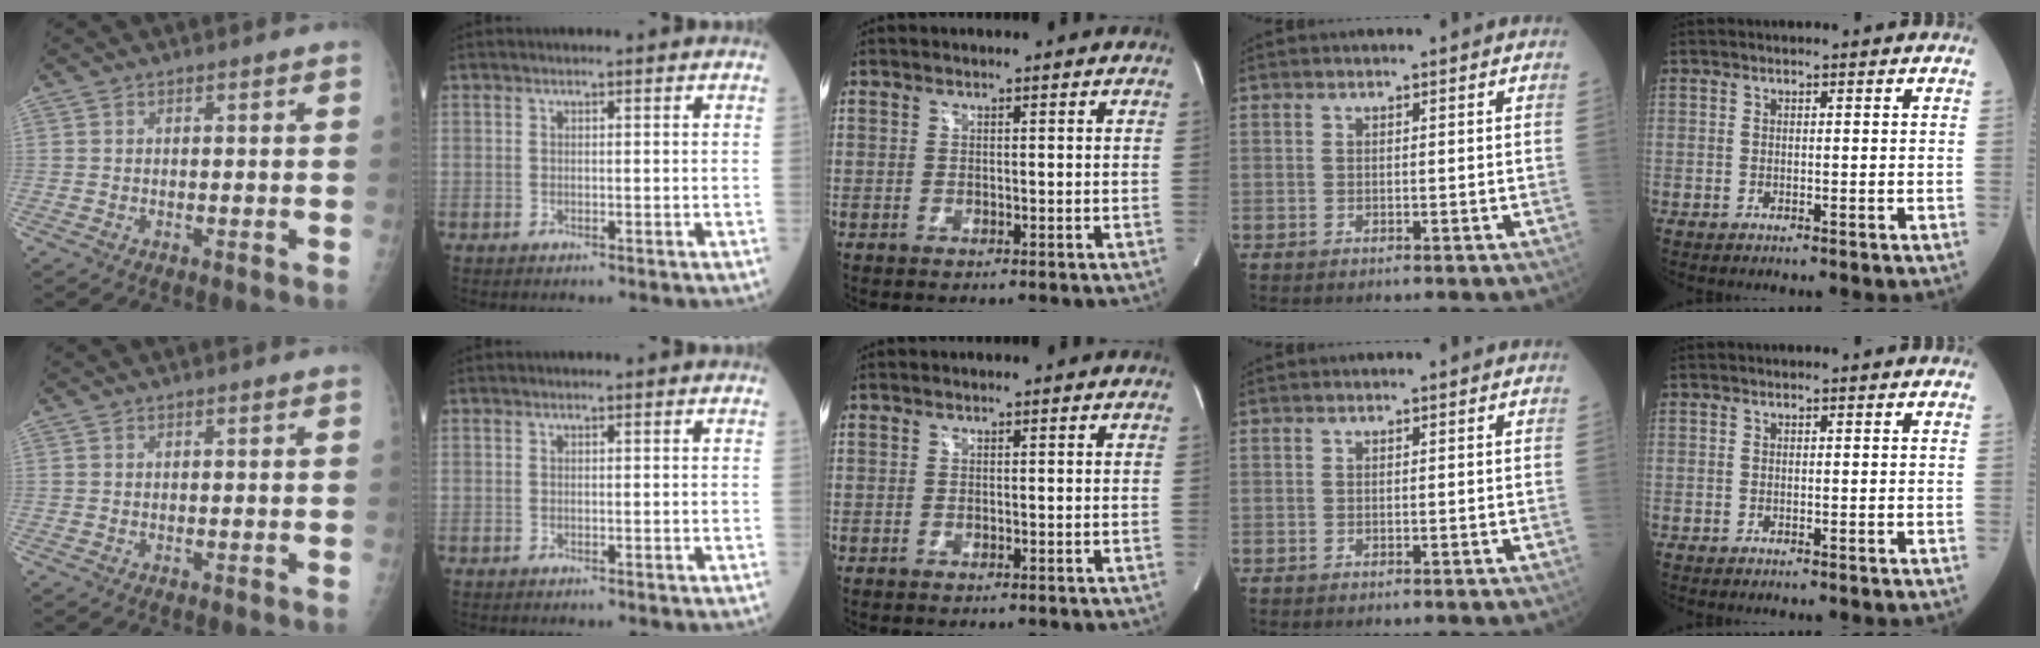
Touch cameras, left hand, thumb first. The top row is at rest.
{}